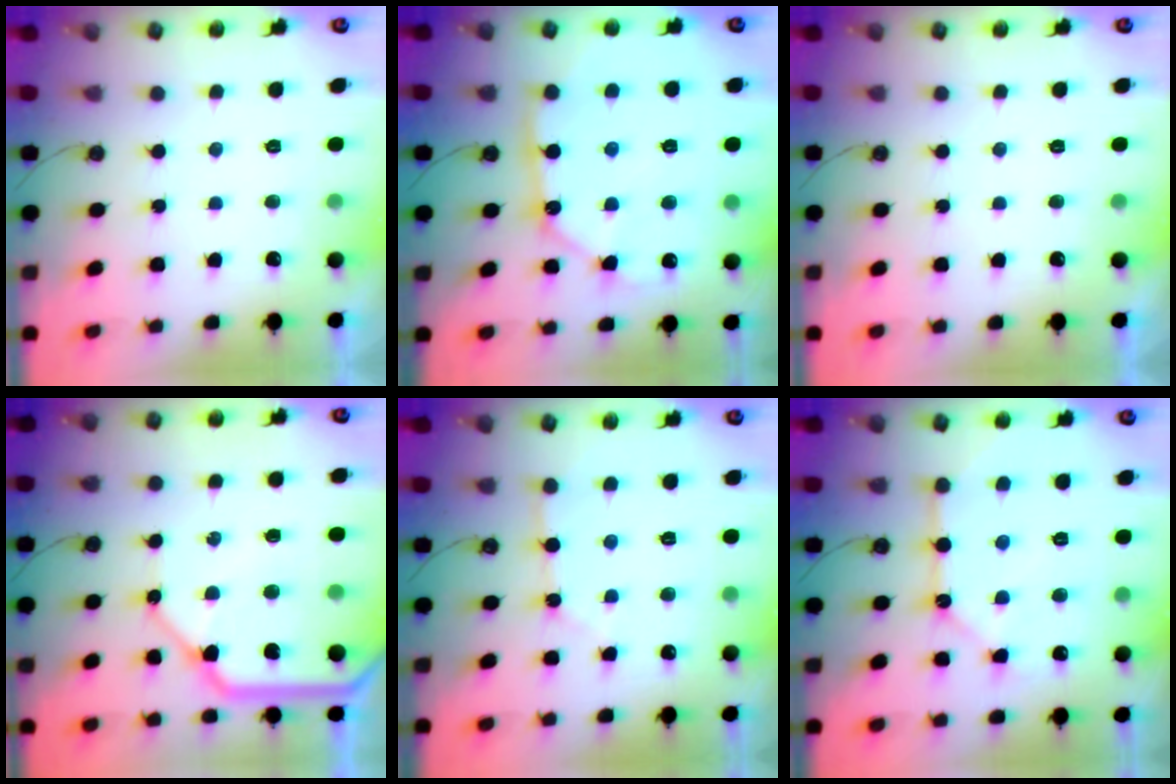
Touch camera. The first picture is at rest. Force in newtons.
{"total": 10.8, "press": 10.7, "slide": 1.1}
{"total": 0.0}
{"total": 17.1, "press": 16.9, "slide": 2.5}
{"total": 2.9, "press": 2.8, "slide": 0.4}
{"total": 11.5, "press": 11.4, "slide": 1.2}